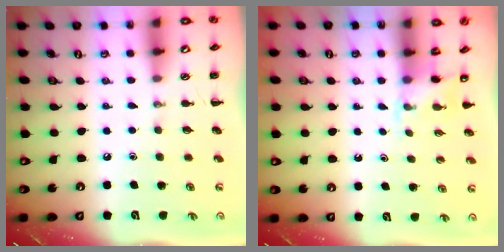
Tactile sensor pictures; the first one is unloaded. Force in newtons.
{"total": 2.5, "press": 2.4, "slide": 0.9}